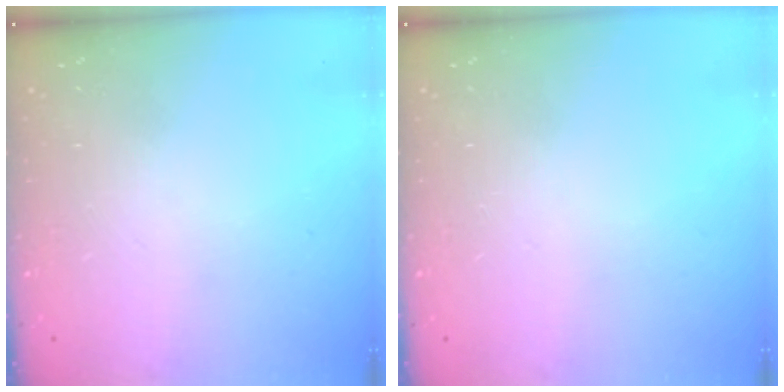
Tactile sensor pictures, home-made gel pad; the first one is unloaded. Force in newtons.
{"total": 0.0}